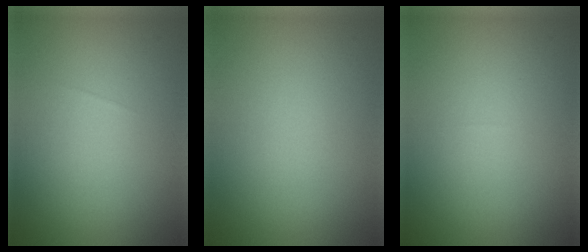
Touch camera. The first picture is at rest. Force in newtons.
{"total": 0.0}
{"total": 0.0}